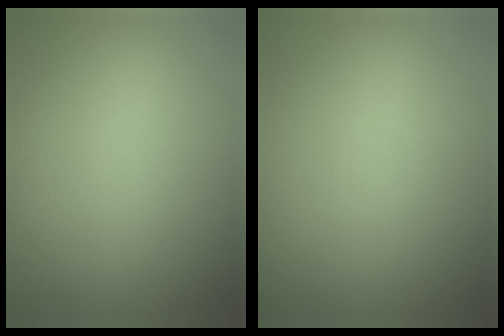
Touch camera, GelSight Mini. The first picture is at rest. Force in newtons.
{"total": 0.0}